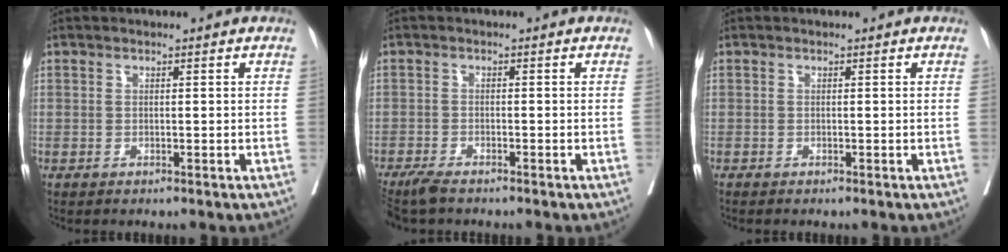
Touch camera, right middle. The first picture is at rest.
{"total": 3.9, "force": [-3.2, 0.8, 2.1], "torque": [-0.038, -0.010, -0.056]}
{"total": 0.0}